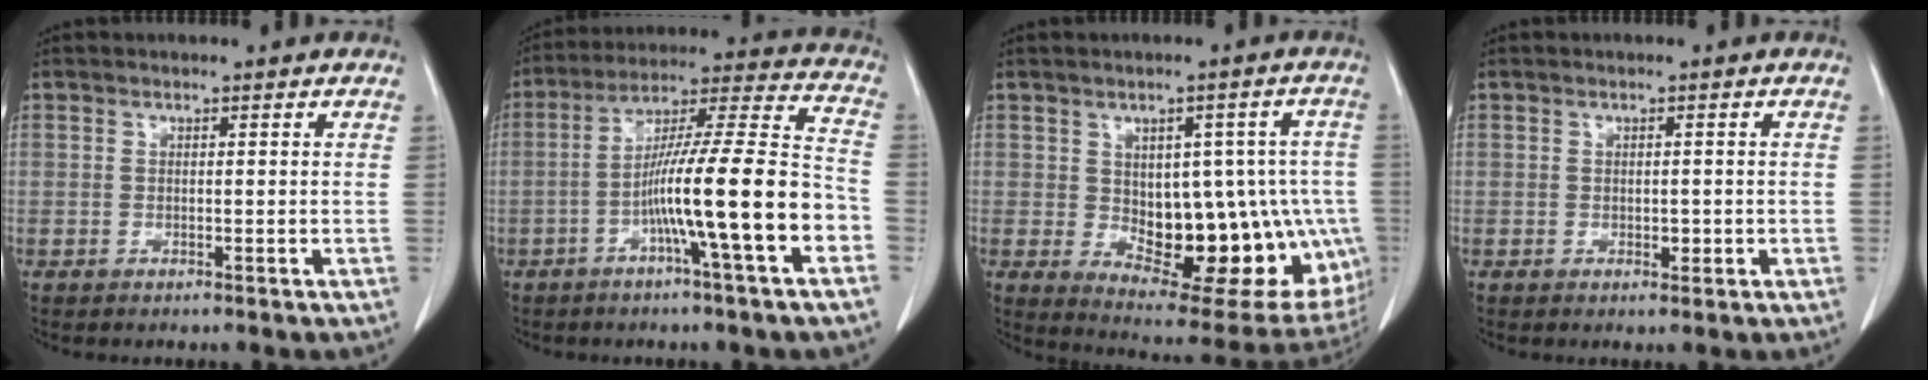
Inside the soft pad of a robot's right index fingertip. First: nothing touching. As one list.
[{"total": 14.4, "force": [-5.0, -0.5, 13.5], "torque": [-0.232, 0.012, -0.087]}, {"total": 20.6, "force": [-2.9, 10.3, 17.5], "torque": [-0.175, 0.017, -0.006]}, {"total": 1.3, "force": [-0.3, 0.8, 1.0], "torque": [-0.014, 0.000, -0.001]}]